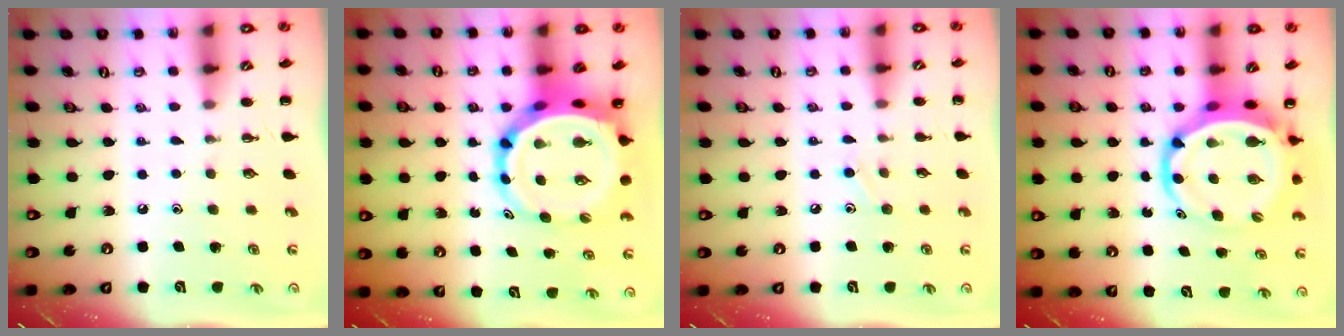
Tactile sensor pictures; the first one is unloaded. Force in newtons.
{"total": 10.4, "press": 9.9, "slide": 3.2}
{"total": 6.4, "press": 6.0, "slide": 2.3}
{"total": 9.2, "press": 8.7, "slide": 2.9}